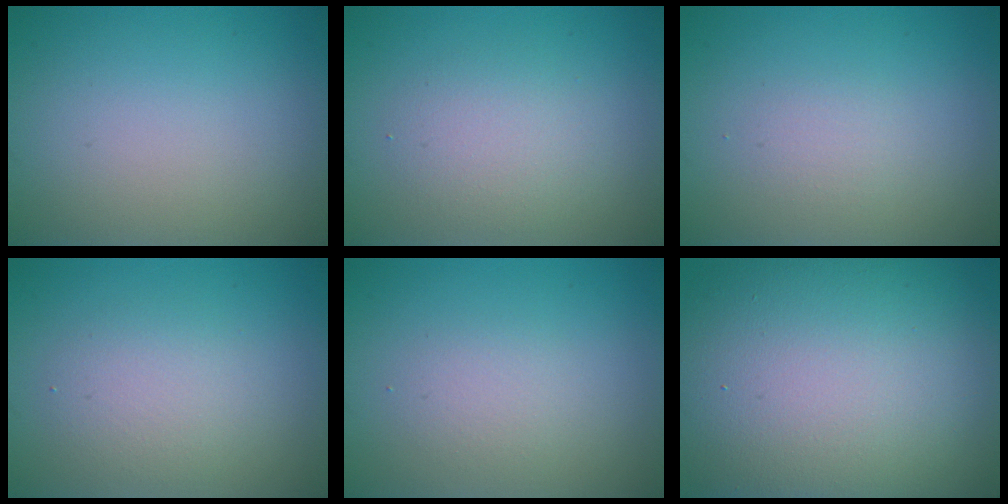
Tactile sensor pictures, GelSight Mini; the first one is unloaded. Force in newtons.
{"total": 2.7, "press": 2.7, "slide": 0.2}
{"total": 1.1, "press": 1.1, "slide": 0.2}
{"total": 2.6, "press": 2.6, "slide": 0.1}
{"total": 1.6, "press": 1.6, "slide": 0.1}
{"total": 17.9, "press": 17.9, "slide": 1.2}